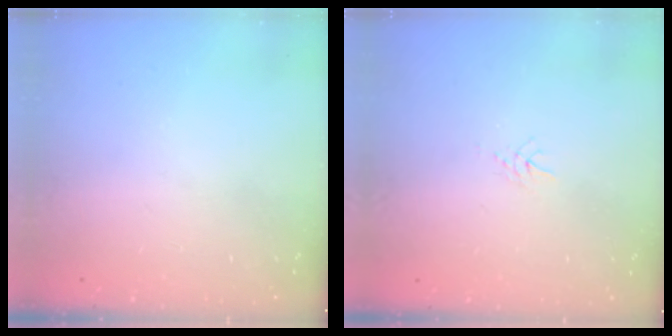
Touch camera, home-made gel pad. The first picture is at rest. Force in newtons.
{"total": 3.3, "press": 3.3, "slide": 0.4}